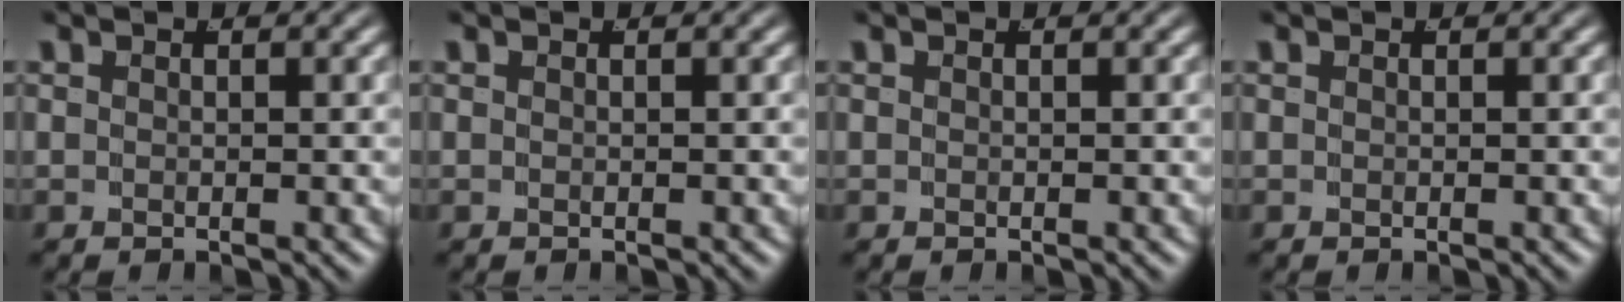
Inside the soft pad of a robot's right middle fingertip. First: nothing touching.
{"total": 0.0}
{"total": 0.0}
{"total": 0.0}